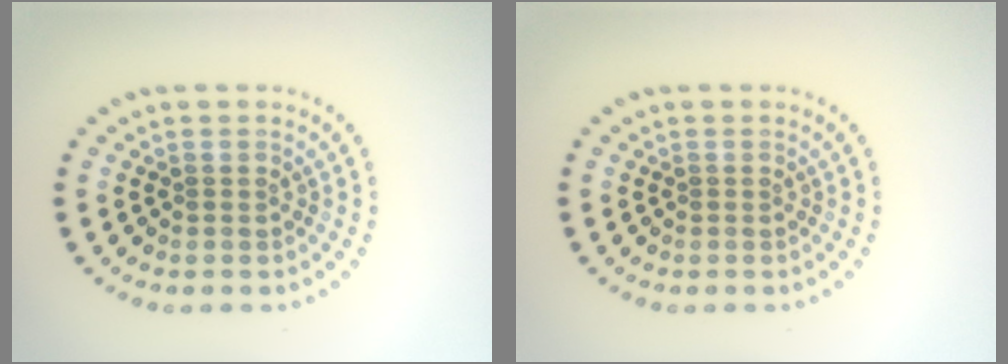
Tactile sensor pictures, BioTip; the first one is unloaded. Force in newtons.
{"total": 0.0}